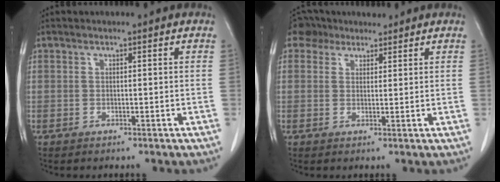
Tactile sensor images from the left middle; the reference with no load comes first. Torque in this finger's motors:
{"motor_torque": [0.16, -0.15, -0.07, -0.03]}